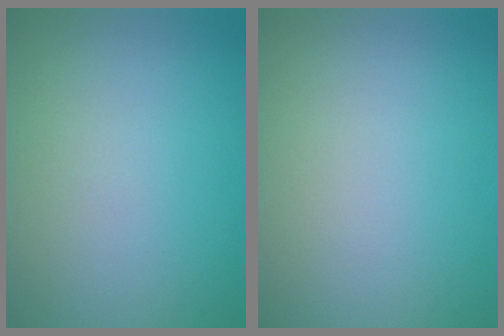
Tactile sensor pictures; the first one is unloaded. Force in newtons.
{"total": 0.0}